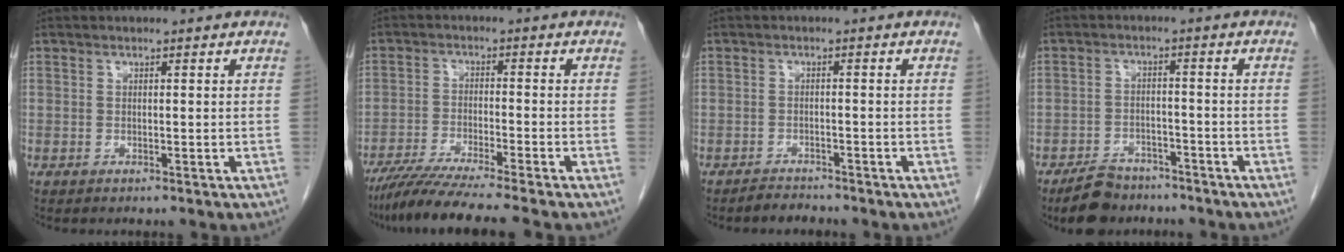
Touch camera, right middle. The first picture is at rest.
{"total": 10.1, "force": [-8.5, -1.3, 5.3], "torque": [-0.075, -0.034, -0.139]}
{"total": 1.9, "force": [-1.8, 0.4, -0.1], "torque": [-0.006, -0.005, -0.027]}
{"total": 6.7, "force": [-5.5, 3.0, 2.2], "torque": [-0.043, -0.005, -0.094]}